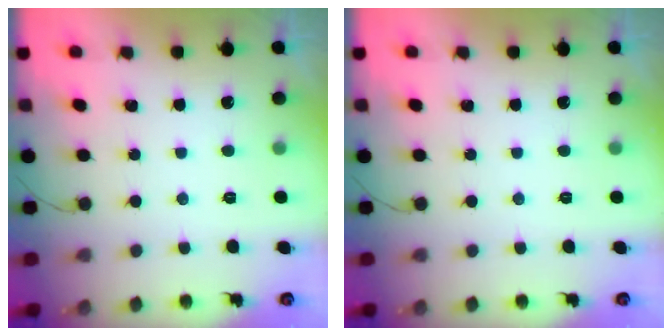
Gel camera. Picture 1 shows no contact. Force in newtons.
{"total": 0.0}